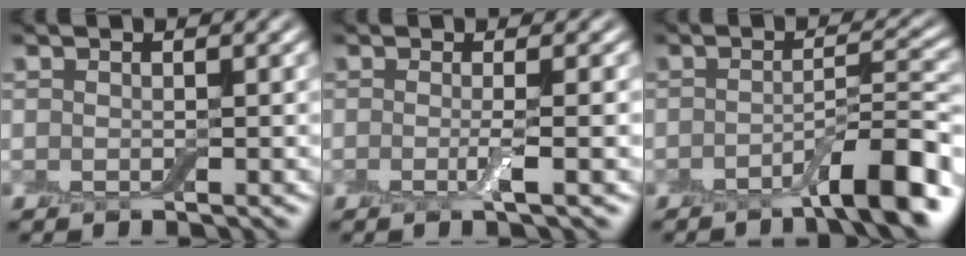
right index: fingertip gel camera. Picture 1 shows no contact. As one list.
[{"total": 2.4, "force": [-0.4, 0.4, 2.3], "torque": [-0.042, -0.009, -0.012]}, {"total": 6.3, "force": [-3.5, 1.2, 5.1], "torque": [-0.070, 0.010, -0.055]}]